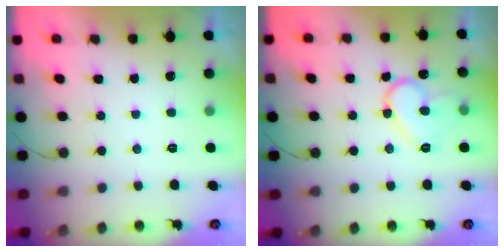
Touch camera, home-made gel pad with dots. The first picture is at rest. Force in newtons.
{"total": 10.6, "press": 10.5, "slide": 1.0}